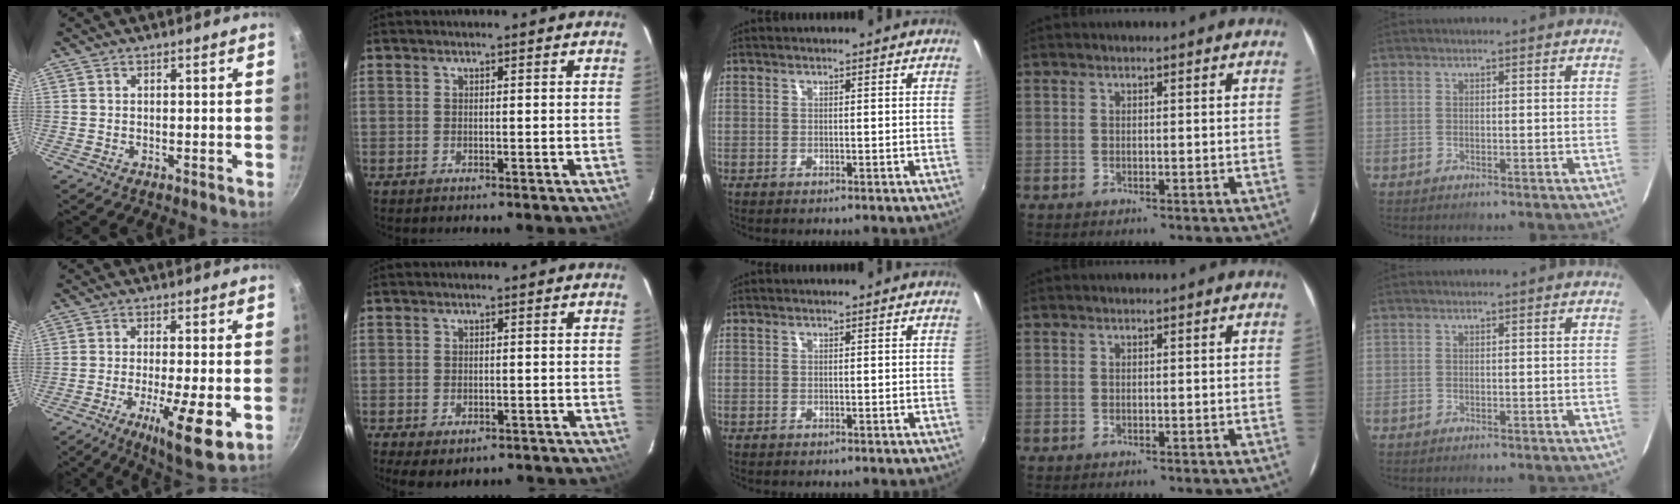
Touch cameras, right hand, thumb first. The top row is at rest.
{"thumb": {"total": 11.6, "force": [-3.8, 2.4, 10.7], "torque": [-0.178, -0.002, -0.058]}, "index": {"total": 5.9, "force": [-4.1, 2.9, 3.0], "torque": [-0.057, -0.016, -0.050]}}